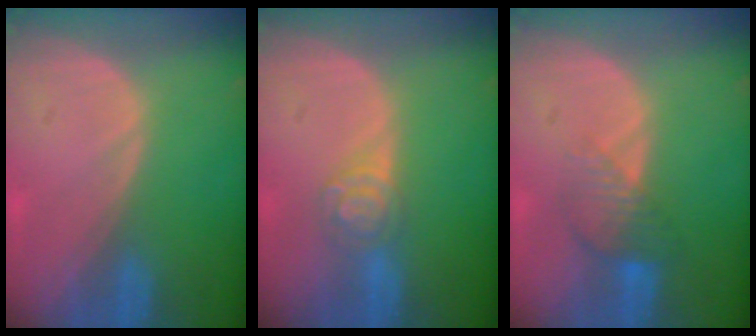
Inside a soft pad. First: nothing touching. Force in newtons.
{"total": 4.1, "press": 3.9, "slide": 1.2}
{"total": 4.5, "press": 3.8, "slide": 2.3}